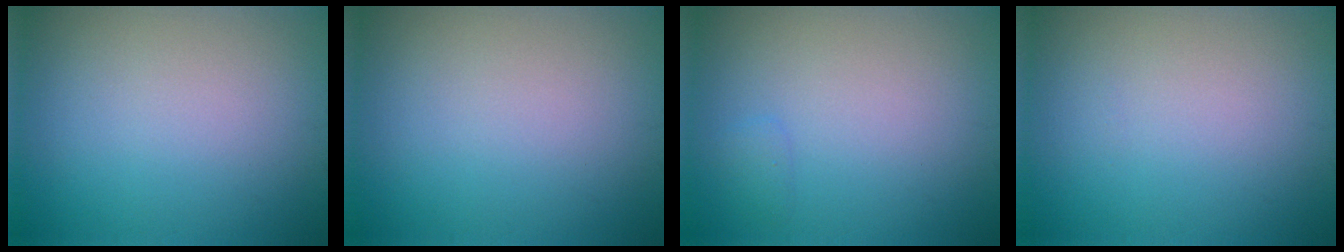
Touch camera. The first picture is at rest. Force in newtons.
{"total": 0.0}
{"total": 0.6, "press": 0.6, "slide": 0.1}
{"total": 0.0}